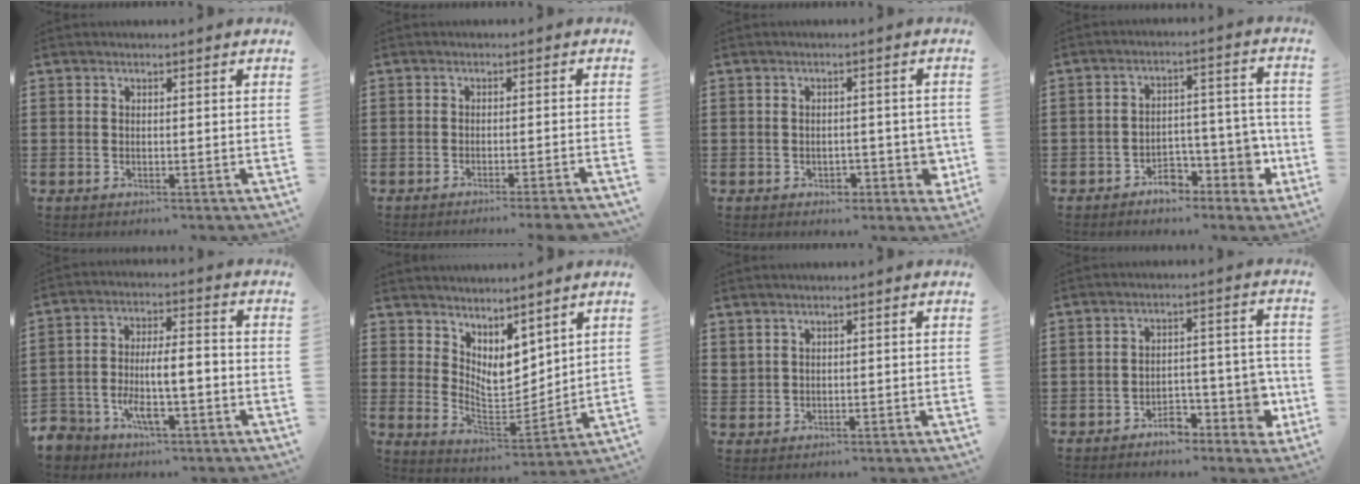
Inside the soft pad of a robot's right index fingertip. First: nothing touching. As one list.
[{"total": 2.0, "force": [-1.8, -0.4, 0.9], "torque": [-0.015, -0.001, -0.035]}, {"total": 3.4, "force": [-0.9, 2.7, 1.8], "torque": [-0.033, 0.004, -0.018]}, {"total": 6.7, "force": [-3.9, 4.5, 3.1], "torque": [-0.040, 0.014, -0.067]}, {"total": 7.5, "force": [-3.6, 3.4, 5.7], "torque": [-0.116, 0.003, -0.069]}, {"total": 6.3, "force": [4.5, 3.6, 2.7], "torque": [-0.061, -0.036, 0.082]}, {"total": 1.4, "force": [1.1, 0.8, 0.3], "torque": [-0.009, 0.003, 0.021]}, {"total": 7.0, "force": [-3.9, 4.2, 4.2], "torque": [-0.060, 0.021, -0.066]}]